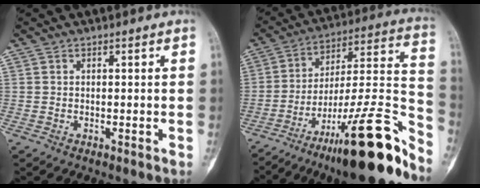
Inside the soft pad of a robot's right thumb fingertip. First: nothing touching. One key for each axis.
{"total": 23.8, "fx": -16.6, "fy": 3.3, "fz": 16.8, "tx": -0.215, "ty": 0.105, "tz": -0.263}